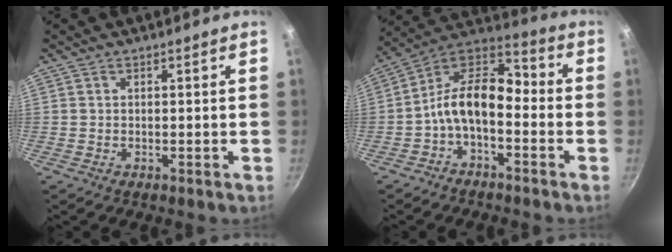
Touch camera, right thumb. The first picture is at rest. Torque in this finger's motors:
{"motor_torque": [1.25, 2.27, 1.28, -0.85, 0.13]}